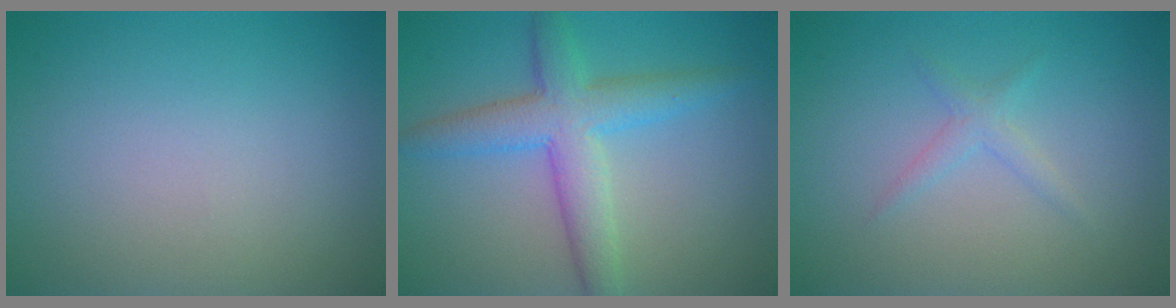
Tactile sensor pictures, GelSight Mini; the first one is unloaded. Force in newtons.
{"total": 5.3, "press": 5.3, "slide": 0.1}
{"total": 1.3, "press": 1.3, "slide": 0.0}